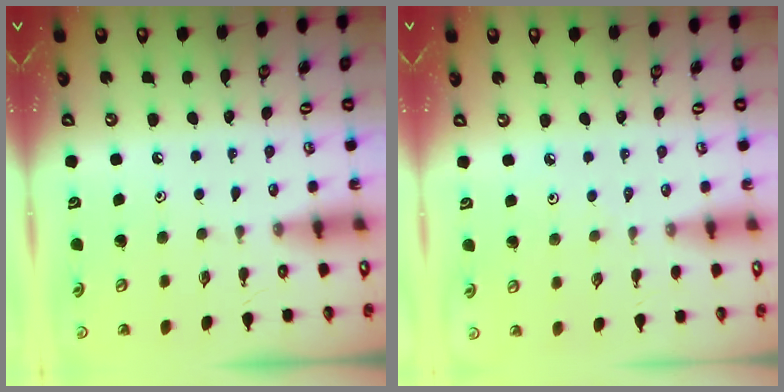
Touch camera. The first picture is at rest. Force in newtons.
{"total": 1.9, "press": 1.8, "slide": 0.4}